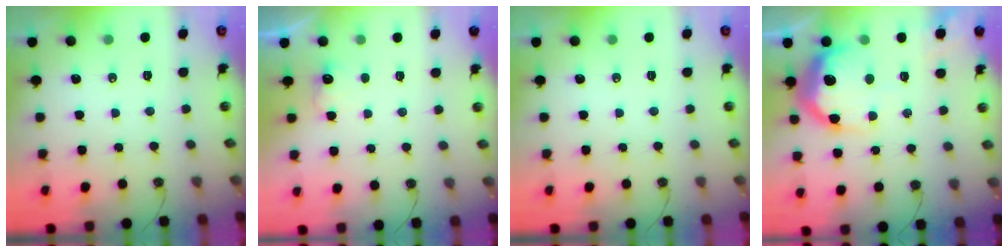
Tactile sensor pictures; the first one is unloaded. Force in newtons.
{"total": 5.2, "press": 5.2, "slide": 0.8}
{"total": 0.0}
{"total": 20.9, "press": 20.9, "slide": 1.5}